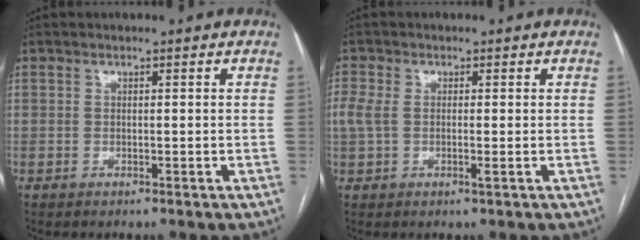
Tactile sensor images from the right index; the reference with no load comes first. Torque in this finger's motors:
{"motor_torque": [0.41, 0.33, 0.16, 0.04]}